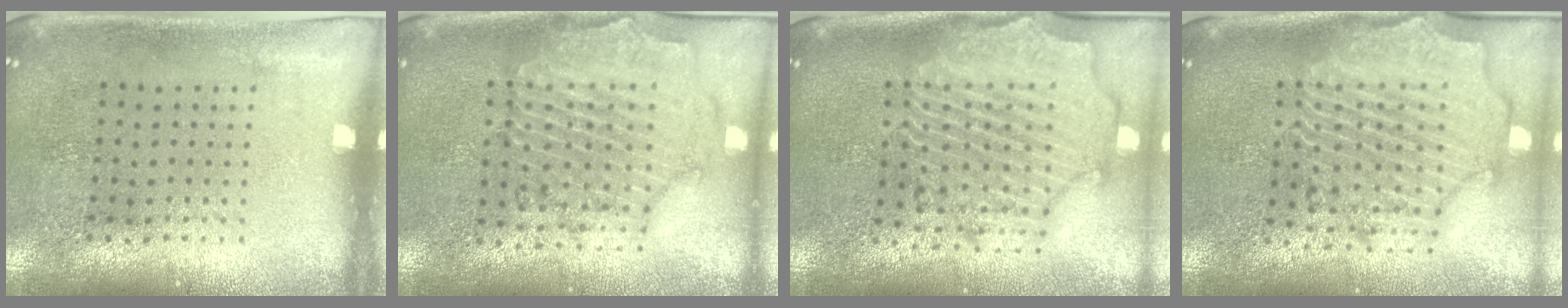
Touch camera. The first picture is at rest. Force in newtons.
{"total": 0.7, "press": 0.6, "slide": 0.4}
{"total": 2.9, "press": 2.5, "slide": 1.4}
{"total": 2.9, "press": 2.5, "slide": 1.4}